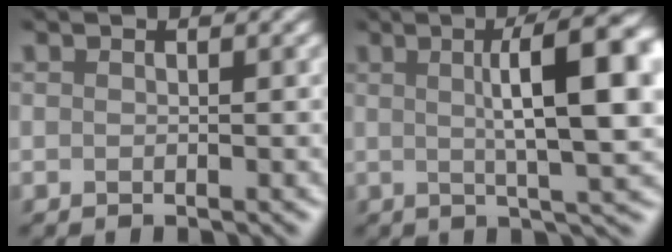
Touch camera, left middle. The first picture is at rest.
{"total": 9.5, "force": [1.3, 1.4, 9.3], "torque": [-0.128, 0.019, 0.035]}